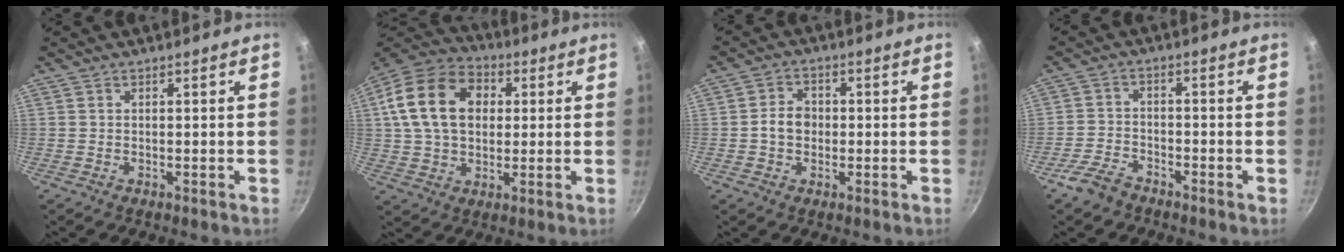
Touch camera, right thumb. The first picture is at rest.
{"total": 17.9, "force": [3.7, 13.0, 11.8], "torque": [-0.193, 0.021, 0.054]}
{"total": 4.7, "force": [-0.5, 3.8, 2.7], "torque": [-0.026, 0.016, -0.012]}
{"total": 5.0, "force": [-3.8, 2.4, 2.2], "torque": [-0.042, 0.033, -0.079]}